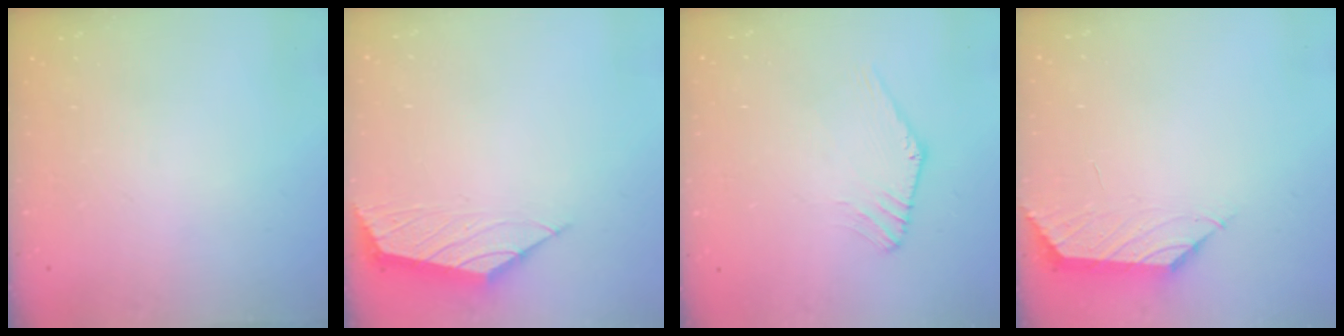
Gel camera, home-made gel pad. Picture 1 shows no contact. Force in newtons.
{"total": 2.2, "press": 2.2, "slide": 0.5}
{"total": 2.7, "press": 2.7, "slide": 0.1}
{"total": 1.0, "press": 0.8, "slide": 0.5}